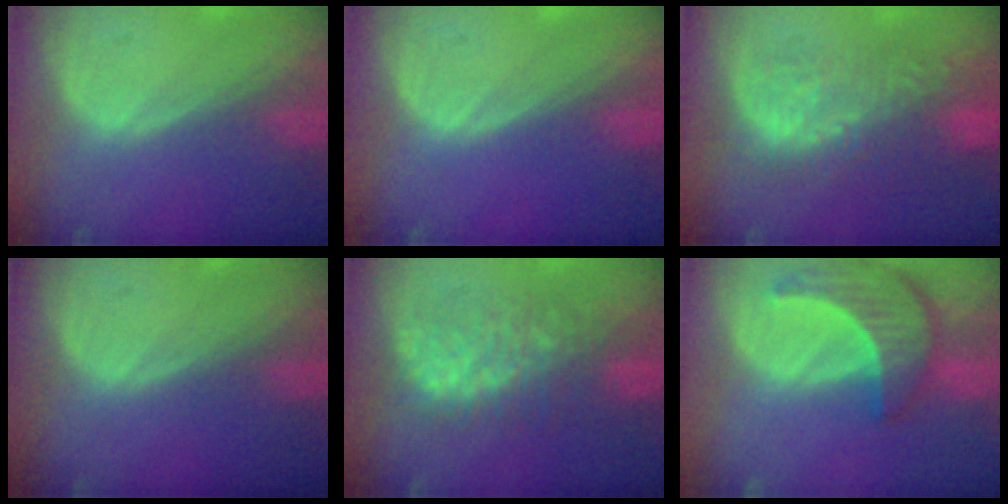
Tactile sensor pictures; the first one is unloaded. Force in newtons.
{"total": 0.0}
{"total": 10.4, "press": 9.5, "slide": 4.2}
{"total": 0.0}
{"total": 8.0, "press": 8.0, "slide": 0.2}
{"total": 8.4, "press": 7.8, "slide": 3.3}